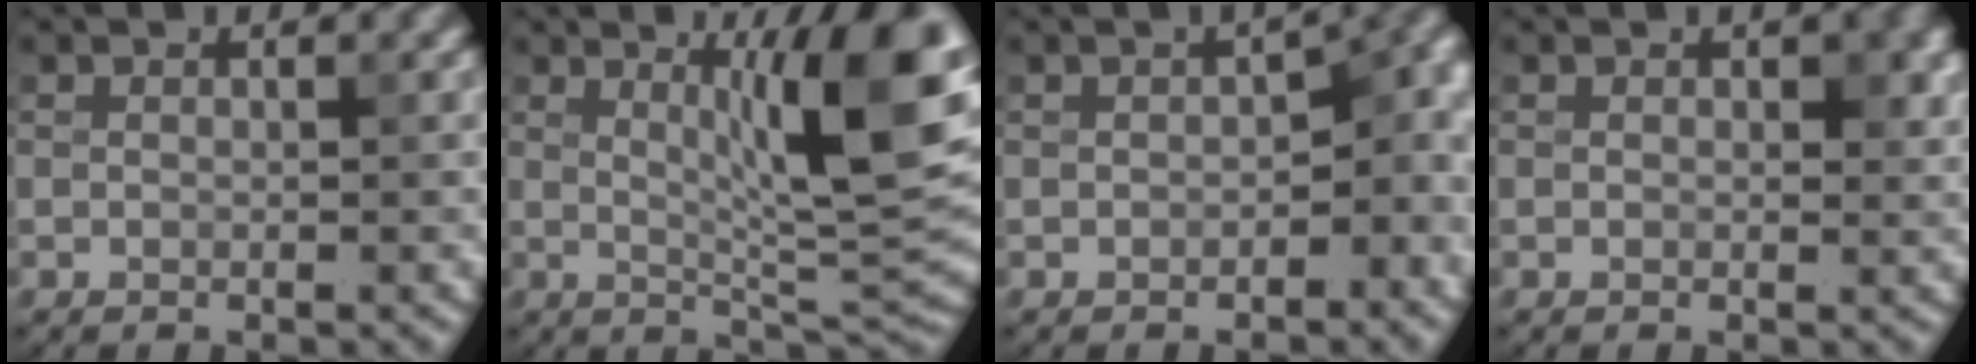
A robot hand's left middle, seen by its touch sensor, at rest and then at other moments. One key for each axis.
{"total": 9.4, "fx": 2.9, "fy": 1.8, "fz": 8.8, "tx": -0.124, "ty": 0.001, "tz": 0.054}
{"total": 7.9, "fx": -0.2, "fy": 4.8, "fz": 6.2, "tx": -0.046, "ty": 0.003, "tz": 0.006}
{"total": 1.6, "fx": 0.5, "fy": 1.1, "fz": 1.1, "tx": -0.014, "ty": -0.002, "tz": 0.009}